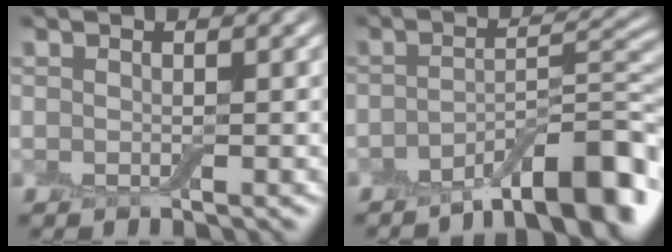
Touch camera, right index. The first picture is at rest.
{"total": 9.0, "force": [-5.8, 2.2, 6.5], "torque": [-0.082, 0.013, -0.095]}